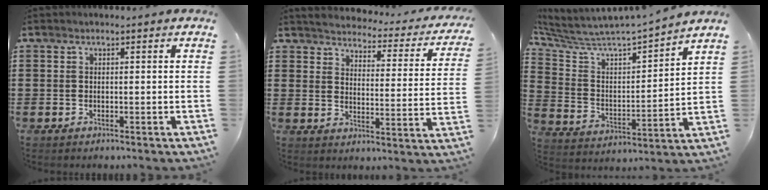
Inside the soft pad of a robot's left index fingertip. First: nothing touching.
{"total": 2.7, "force": [2.7, -0.2, 0.3], "torque": [-0.029, -0.029, 0.038]}
{"total": 4.9, "force": [4.7, 0.8, 1.4], "torque": [-0.059, -0.052, 0.072]}